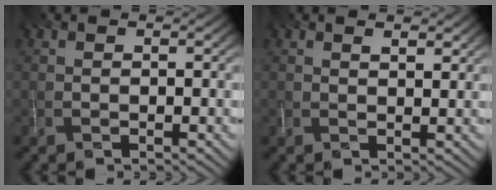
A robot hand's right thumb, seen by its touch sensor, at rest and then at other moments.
{"total": 1.7, "force": [1.1, 0.6, 1.1], "torque": [-0.021, -0.003, 0.024]}